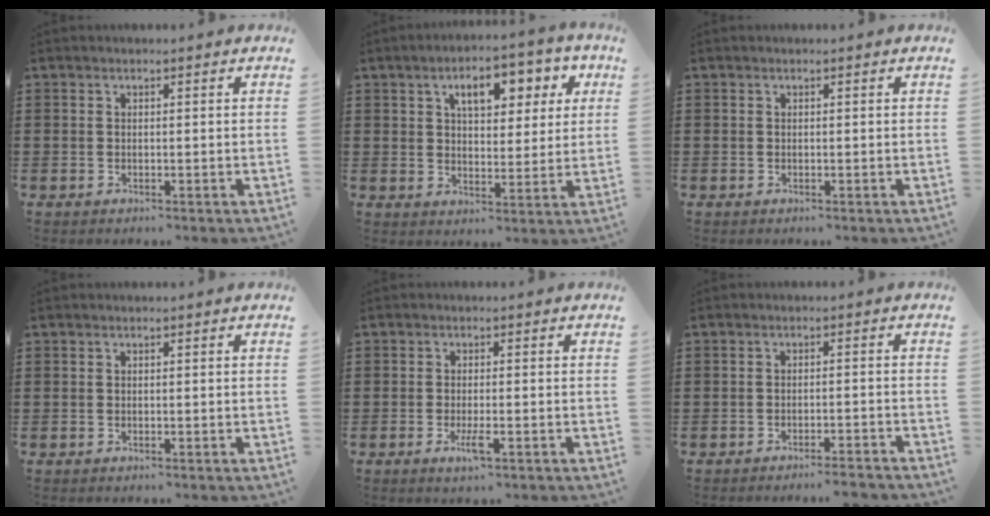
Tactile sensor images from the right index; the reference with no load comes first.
{"total": 7.9, "force": [3.9, 3.8, 5.7], "torque": [-0.097, 0.001, 0.060]}
{"total": 0.0}
{"total": 0.0}
{"total": 2.9, "force": [-1.3, 0.4, 2.5], "torque": [-0.056, -0.009, -0.026]}
{"total": 2.2, "force": [-2.1, -0.2, 0.7], "torque": [-0.013, 0.000, -0.043]}